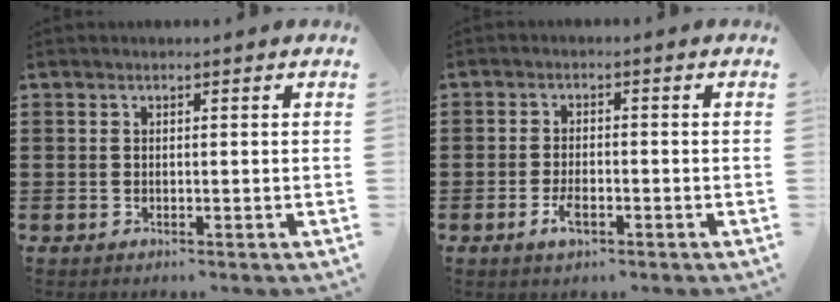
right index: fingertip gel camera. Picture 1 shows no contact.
{"total": 3.2, "force": [-1.5, 1.3, 2.5], "torque": [-0.059, -0.006, -0.030]}